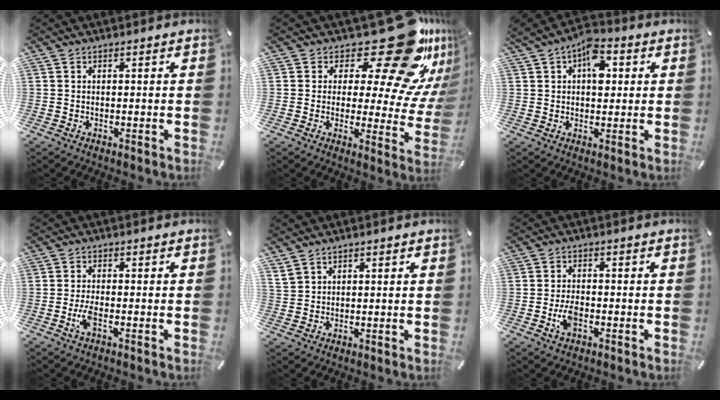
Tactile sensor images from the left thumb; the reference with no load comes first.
{"total": 23.4, "force": [14.0, 9.1, 16.3], "torque": [-0.197, -0.113, 0.227]}
{"total": 7.8, "force": [2.4, 5.0, 5.5], "torque": [-0.062, -0.005, 0.036]}
{"total": 3.4, "force": [-1.1, 1.2, 3.0], "torque": [-0.073, -0.004, -0.024]}
{"total": 2.6, "force": [2.0, 1.7, 0.5], "torque": [-0.013, -0.001, 0.040]}
{"total": 4.3, "force": [-1.4, 2.4, 3.3], "torque": [-0.076, 0.002, -0.028]}